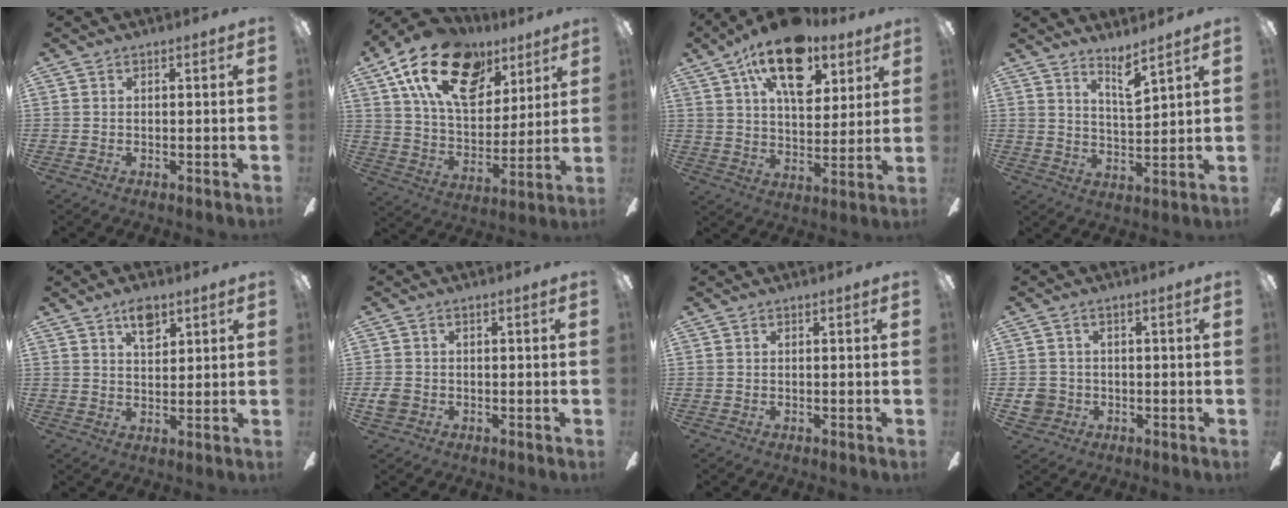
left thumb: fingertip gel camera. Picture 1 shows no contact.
{"total": 22.4, "force": [12.1, 12.9, 13.7], "torque": [-0.226, -0.047, 0.215]}
{"total": 17.5, "force": [10.7, 8.7, 10.8], "torque": [-0.169, -0.043, 0.182]}
{"total": 5.9, "force": [4.9, 0.6, 3.2], "torque": [-0.059, -0.034, 0.082]}
{"total": 5.7, "force": [3.6, 2.9, 3.3], "torque": [-0.042, -0.007, 0.058]}
{"total": 2.7, "force": [-0.8, 2.2, 1.3], "torque": [-0.028, 0.005, -0.016]}
{"total": 0.0}
{"total": 4.4, "force": [-1.0, 4.1, 1.2], "torque": [-0.022, 0.009, -0.017]}